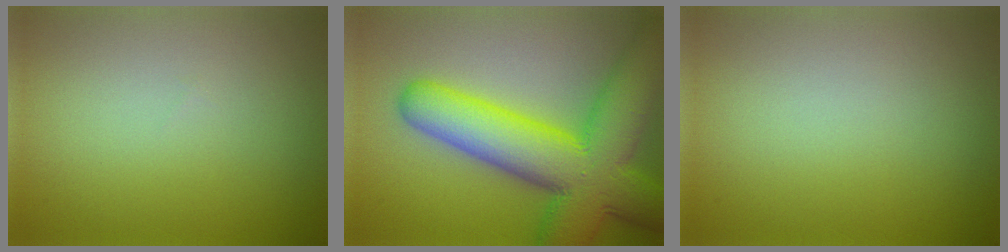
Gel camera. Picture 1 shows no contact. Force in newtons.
{"total": 12.6, "press": 12.6, "slide": 0.6}
{"total": 0.0}